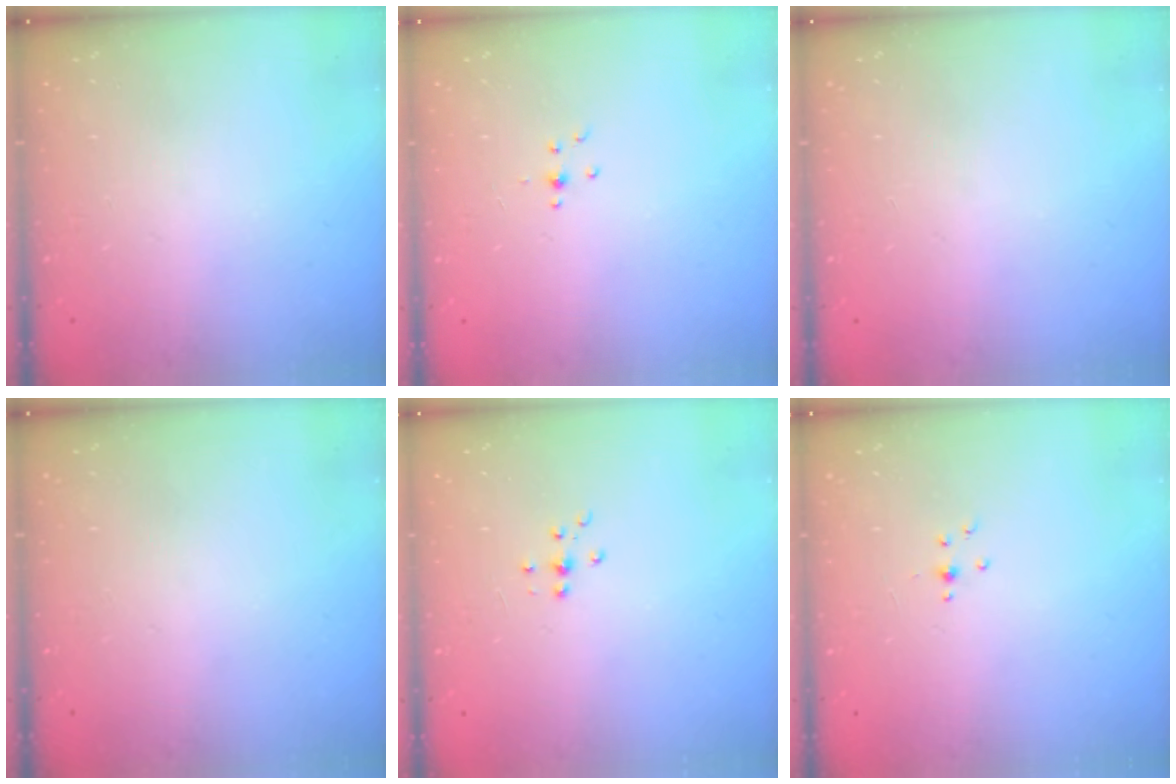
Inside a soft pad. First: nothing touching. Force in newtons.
{"total": 3.0, "press": 2.8, "slide": 1.1}
{"total": 0.7, "press": 0.7, "slide": 0.2}
{"total": 0.0}
{"total": 4.5, "press": 4.4, "slide": 0.9}
{"total": 2.5, "press": 2.3, "slide": 1.0}